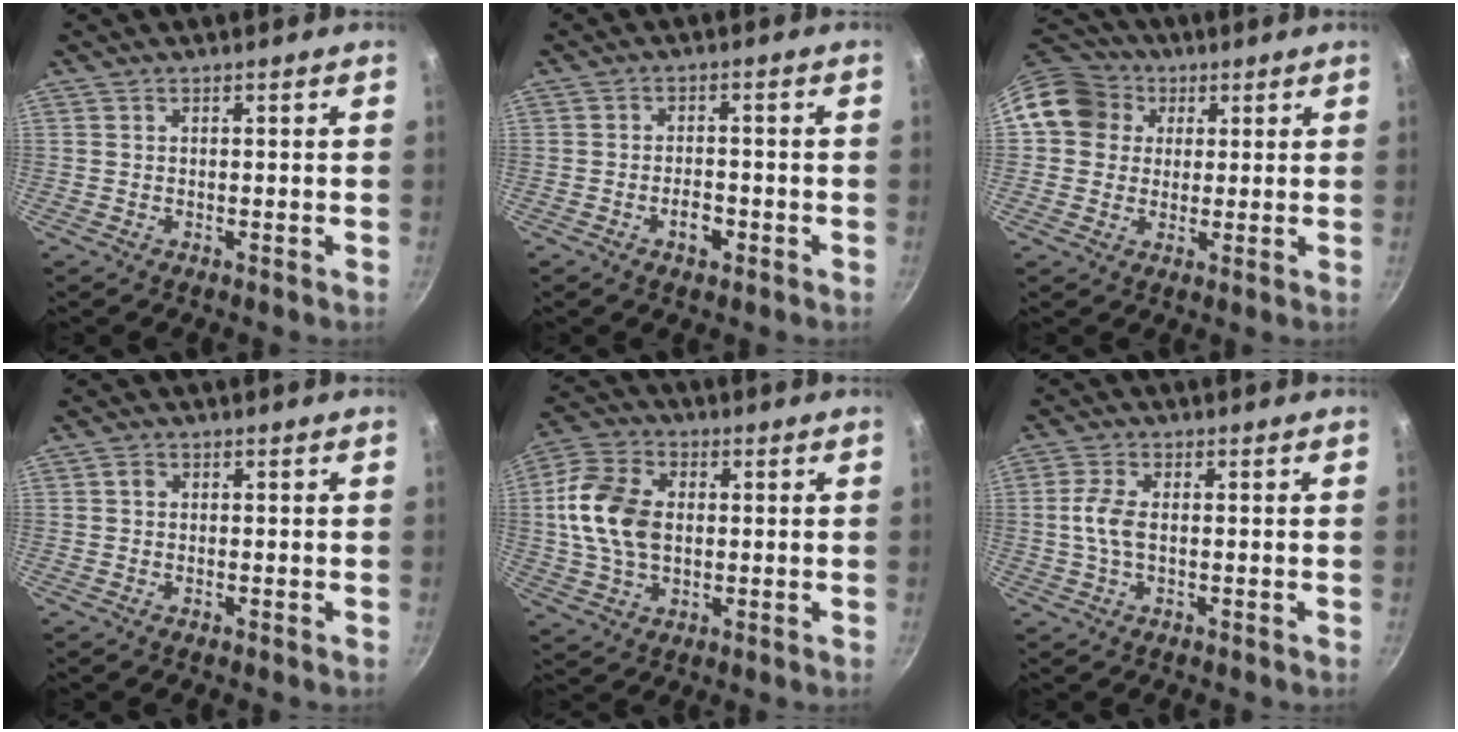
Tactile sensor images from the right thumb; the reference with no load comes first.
{"total": 3.8, "force": [-1.8, 2.1, 2.6], "torque": [-0.029, 0.014, -0.029]}
{"total": 11.2, "force": [2.9, 10.0, 4.0], "torque": [-0.051, 0.020, 0.035]}
{"total": 1.4, "force": [-0.2, 1.1, 0.8], "torque": [-0.015, 0.005, -0.007]}
{"total": 13.7, "force": [0.8, 9.3, 10.0], "torque": [-0.180, 0.013, 0.005]}
{"total": 4.8, "force": [-0.2, 2.5, 4.1], "torque": [-0.093, 0.010, -0.010]}